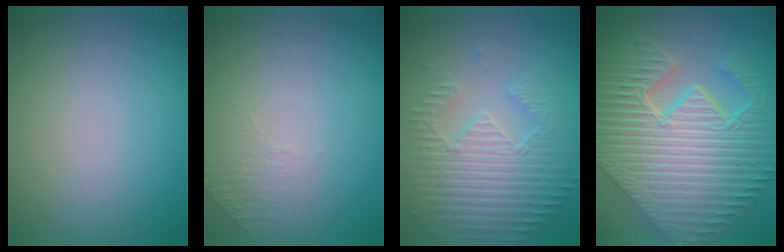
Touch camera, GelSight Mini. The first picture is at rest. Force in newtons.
{"total": 1.2, "press": 0.7, "slide": 0.9}
{"total": 3.8, "press": 3.6, "slide": 1.3}
{"total": 11.5, "press": 7.7, "slide": 8.4}